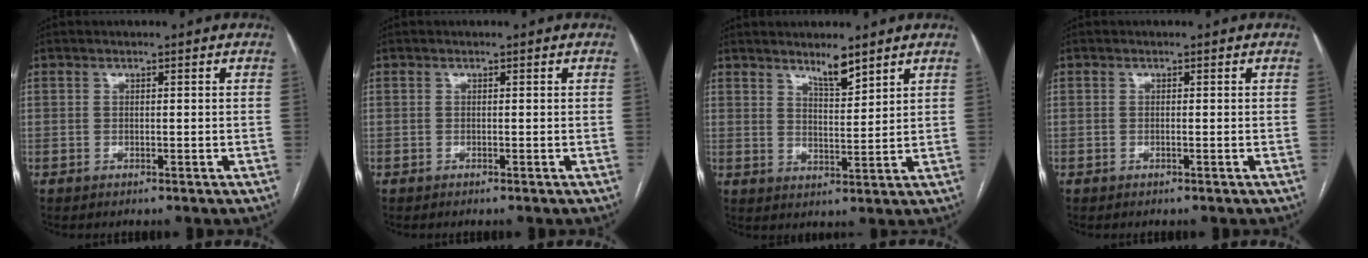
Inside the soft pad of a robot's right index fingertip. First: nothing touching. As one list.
[{"total": 0.0}, {"total": 4.4, "force": [3.6, 0.7, 2.4], "torque": [-0.043, -0.009, 0.065]}, {"total": 0.0}]